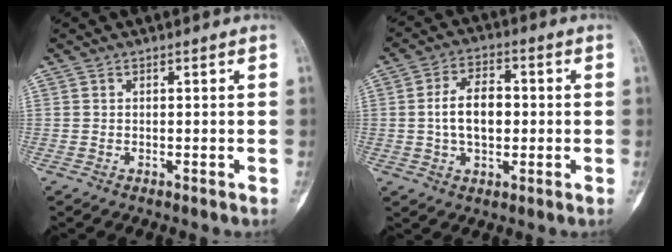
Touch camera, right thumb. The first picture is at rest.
{"total": 8.9, "force": [-0.1, 5.5, 7.0], "torque": [-0.105, 0.015, -0.005]}